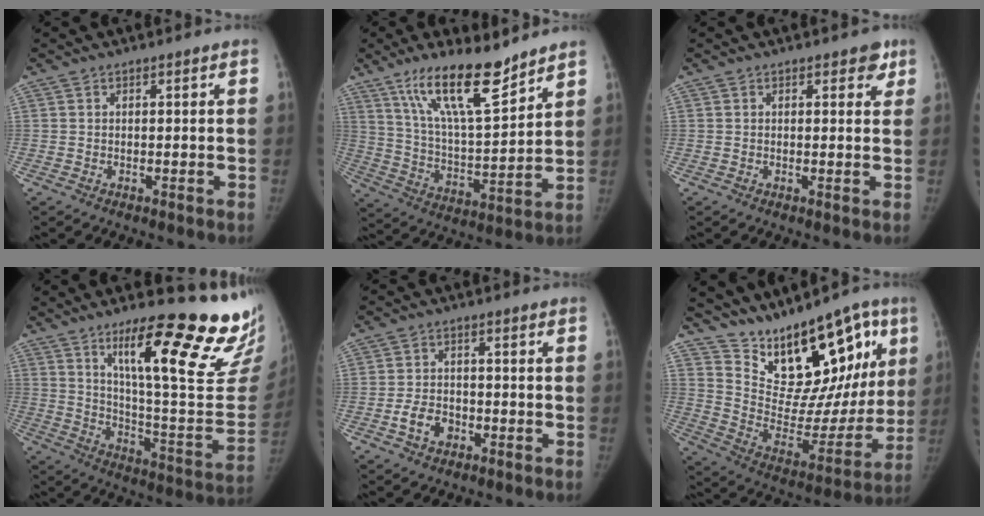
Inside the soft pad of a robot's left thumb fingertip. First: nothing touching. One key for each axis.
{"total": 16.4, "fx": 11.7, "fy": 4.0, "fz": 10.8, "tx": -0.167, "ty": -0.071, "tz": 0.218}
{"total": 2.6, "fx": 1.6, "fy": 1.6, "fz": 1.3, "tx": 0.010, "ty": -0.004, "tz": 0.015}
{"total": 28.8, "fx": 20.0, "fy": 5.2, "fz": 20.0, "tx": -0.236, "ty": -0.124, "tz": 0.287}
{"total": 4.9, "fx": -2.1, "fy": 3.5, "fz": 2.7, "tx": -0.041, "ty": 0.019, "tz": -0.035}
{"total": 22.3, "fx": 14.1, "fy": 10.3, "fz": 13.9, "tx": -0.134, "ty": -0.066, "tz": 0.233}